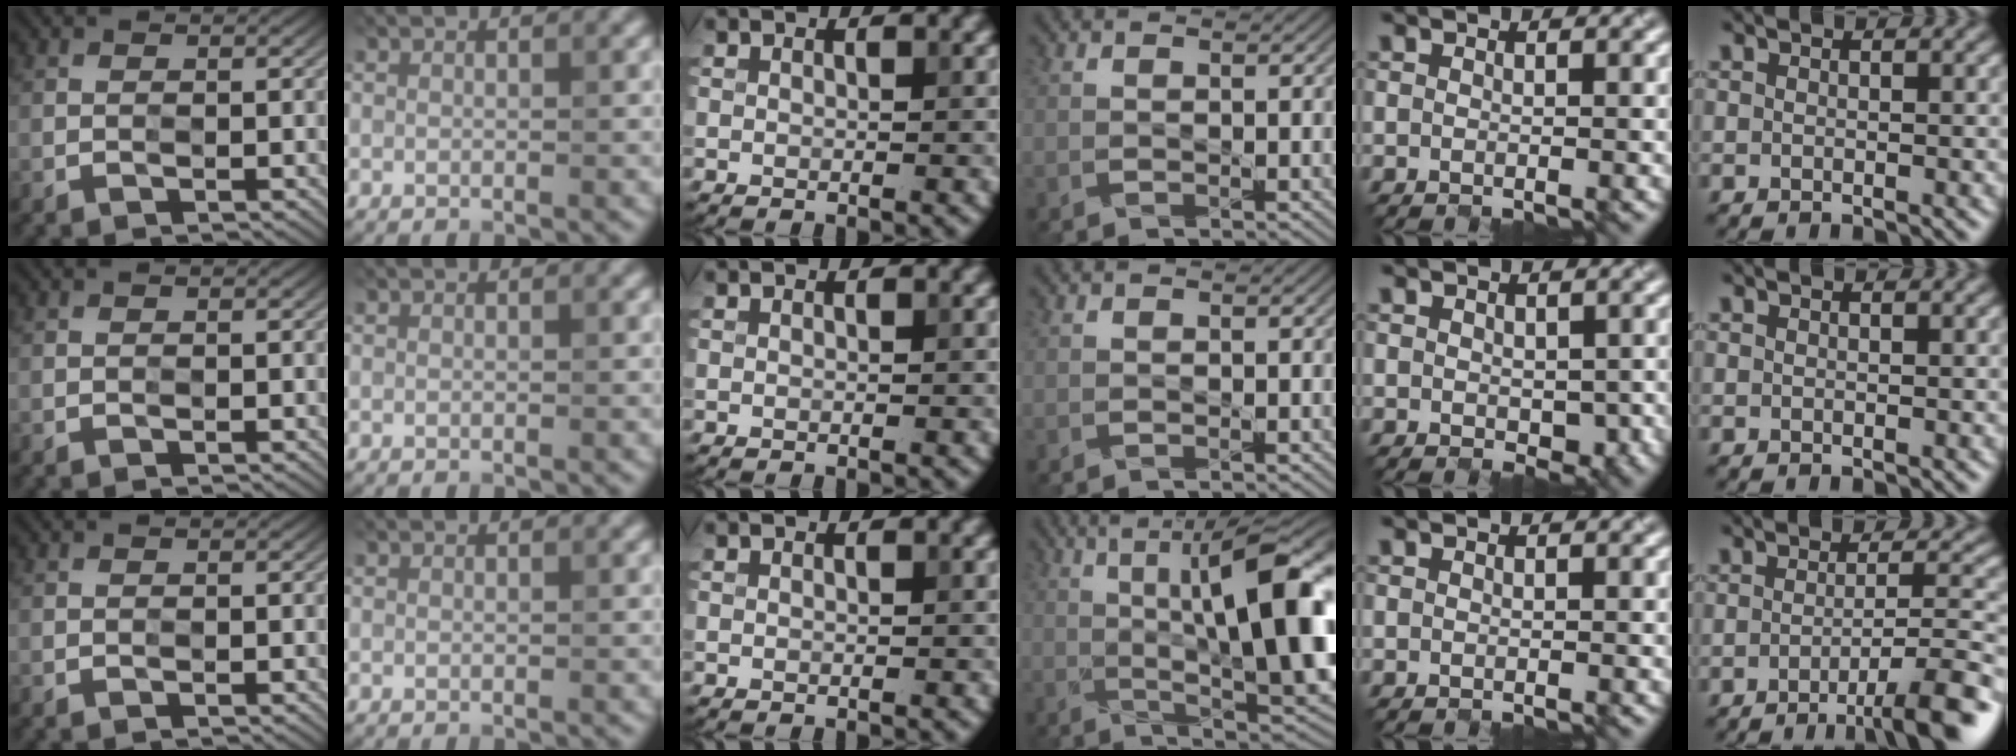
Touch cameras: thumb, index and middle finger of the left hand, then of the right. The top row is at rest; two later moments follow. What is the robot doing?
{"motion": "open", "object": "pencil case"}